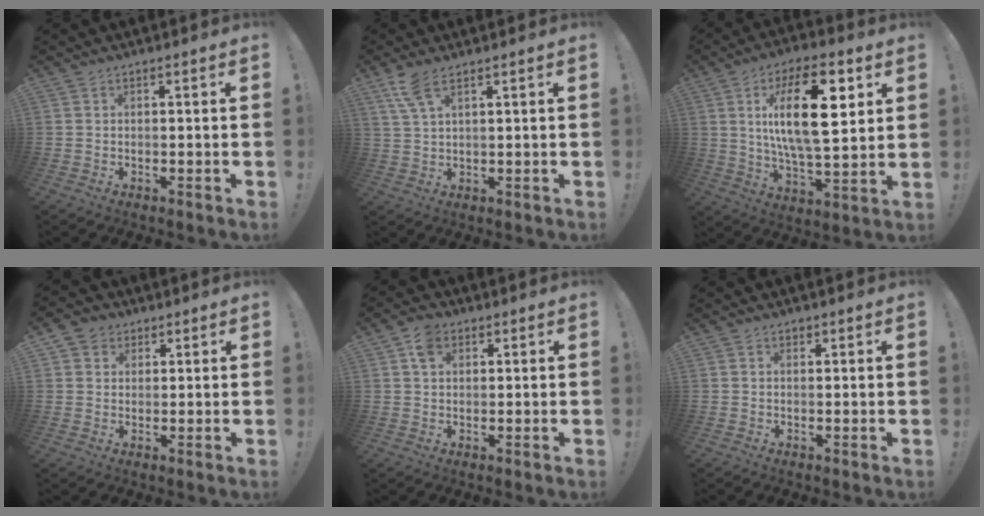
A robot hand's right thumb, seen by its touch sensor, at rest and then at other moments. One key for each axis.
{"total": 6.1, "fx": 4.0, "fy": 1.6, "fz": 4.4, "tx": -0.090, "ty": -0.010, "tz": 0.074}
{"total": 20.3, "fx": 6.1, "fy": 7.4, "fz": 17.9, "tx": -0.322, "ty": -0.009, "tz": 0.082}
{"total": 5.0, "fx": 2.0, "fy": 4.5, "fz": 1.0, "tx": -0.015, "ty": -0.008, "tz": 0.039}
{"total": 5.8, "fx": 2.7, "fy": 4.0, "fz": 3.2, "tx": -0.056, "ty": 0.002, "tz": 0.052}
{"total": 0.9, "fx": 0.6, "fy": 0.6, "fz": 0.1, "tx": 0.001, "ty": -0.002, "tz": 0.011}